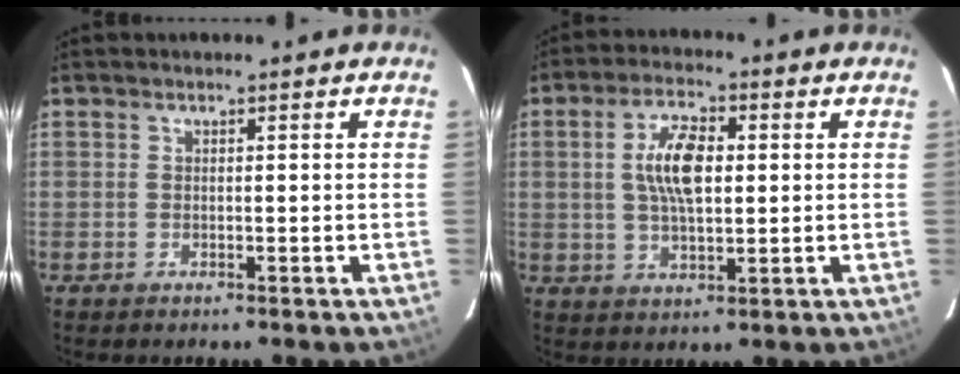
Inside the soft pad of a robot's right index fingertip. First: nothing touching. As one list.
[{"total": 8.7, "force": [1.3, 3.8, 7.8], "torque": [-0.146, 0.010, 0.025]}]